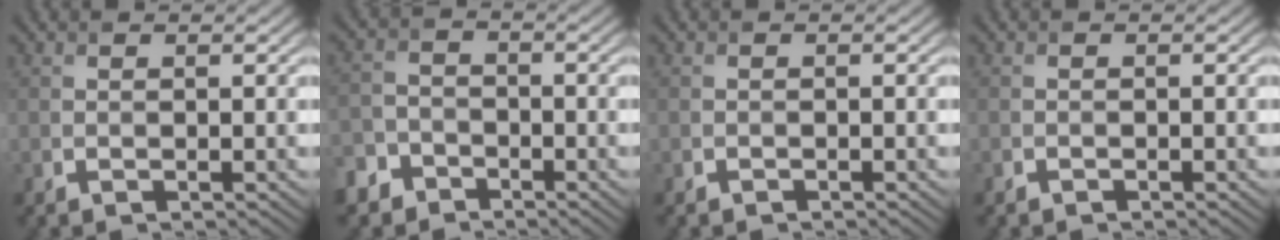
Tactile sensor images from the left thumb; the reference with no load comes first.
{"total": 5.1, "force": [-3.7, 3.3, 1.3], "torque": [-0.035, -0.006, -0.083]}
{"total": 0.5, "force": [-0.4, 0.3, -0.1], "torque": [0.003, -0.003, -0.009]}
{"total": 0.6, "force": [-0.5, 0.3, -0.1], "torque": [0.002, -0.003, -0.010]}